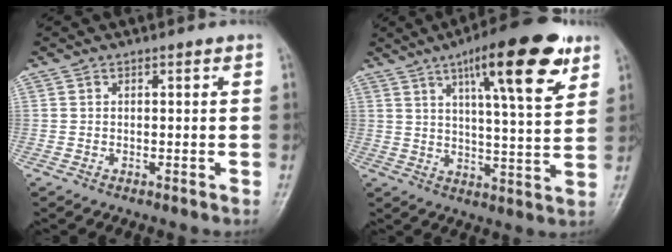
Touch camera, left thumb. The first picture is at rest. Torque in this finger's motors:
{"motor_torque": [1.04, 0.35, 1.67, -1.10, 0.44]}